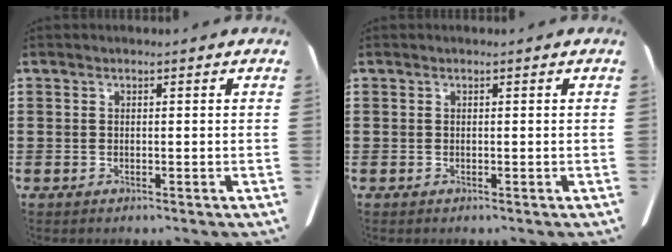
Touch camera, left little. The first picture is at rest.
{"total": 0.0}